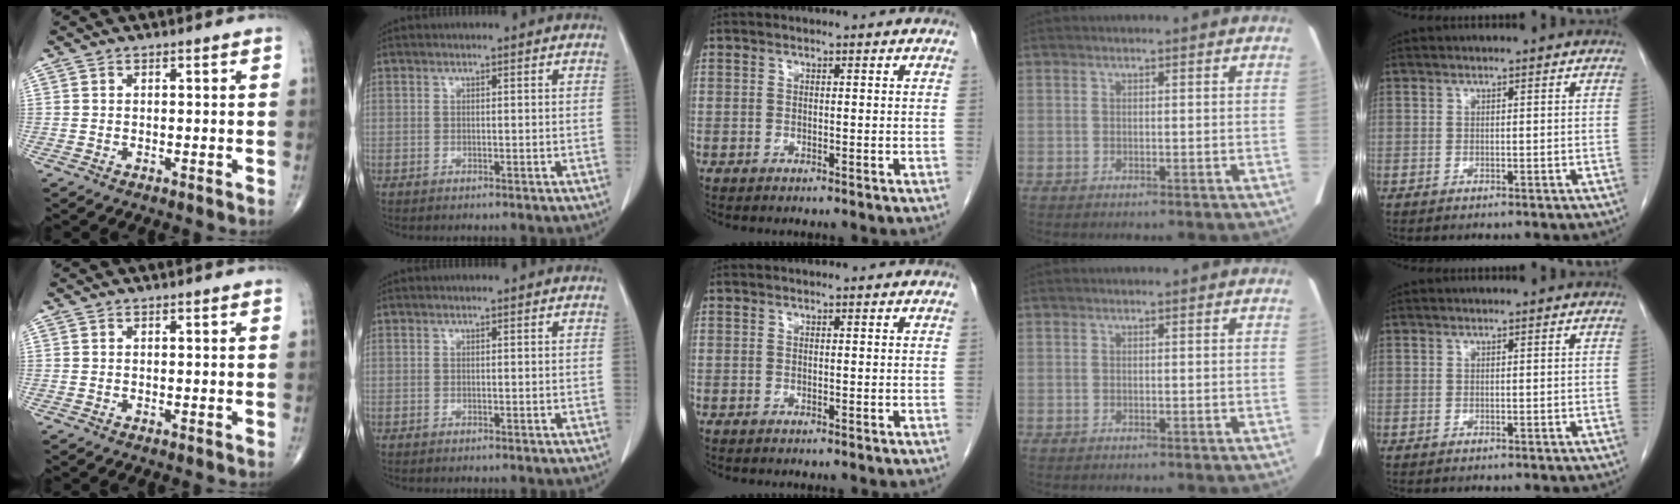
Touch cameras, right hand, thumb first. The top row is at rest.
{}